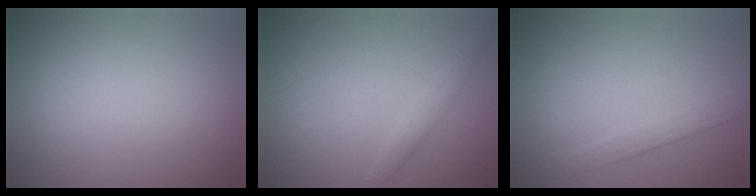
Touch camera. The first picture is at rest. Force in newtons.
{"total": 1.4, "press": 1.4, "slide": 0.1}
{"total": 1.5, "press": 1.5, "slide": 0.1}